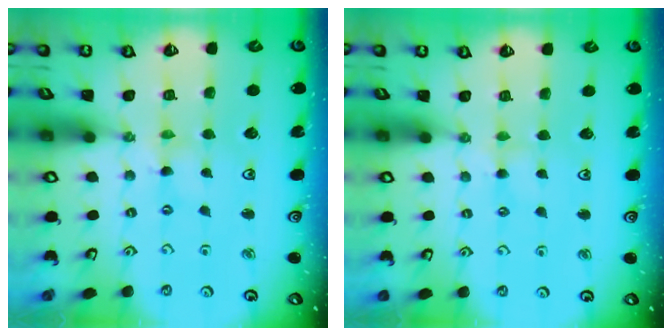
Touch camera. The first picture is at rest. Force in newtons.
{"total": 2.3, "press": 2.3, "slide": 0.4}